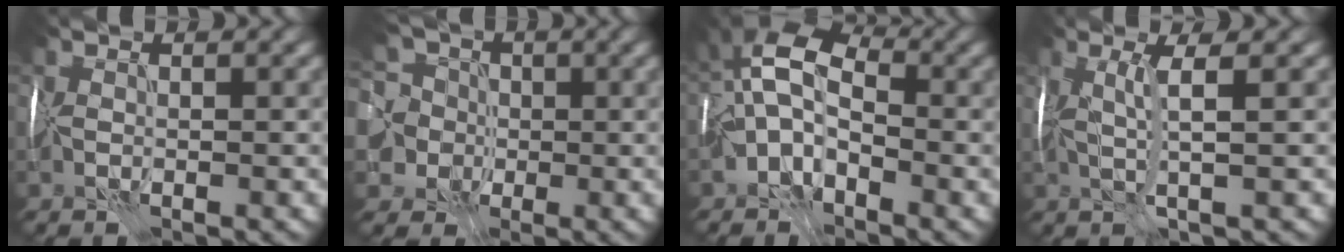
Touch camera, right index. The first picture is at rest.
{"total": 10.1, "force": [-1.8, 8.8, 4.7], "torque": [-0.097, 0.004, -0.072]}
{"total": 8.1, "force": [-0.8, 5.0, 6.3], "torque": [-0.113, 0.033, -0.033]}
{"total": 2.6, "force": [0.7, 0.0, 2.5], "torque": [-0.050, 0.004, 0.018]}